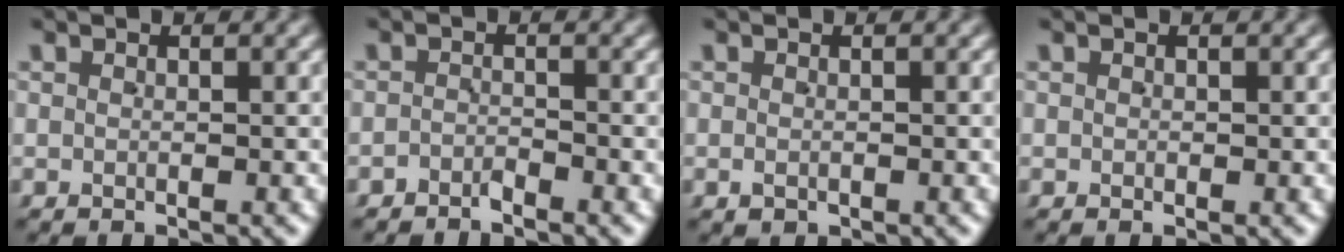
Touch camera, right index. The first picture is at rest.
{"total": 1.6, "force": [-1.6, 0.0, -0.3], "torque": [0.007, -0.002, -0.031]}
{"total": 0.9, "force": [-0.6, 0.5, 0.4], "torque": [-0.011, -0.007, -0.004]}
{"total": 0.0}